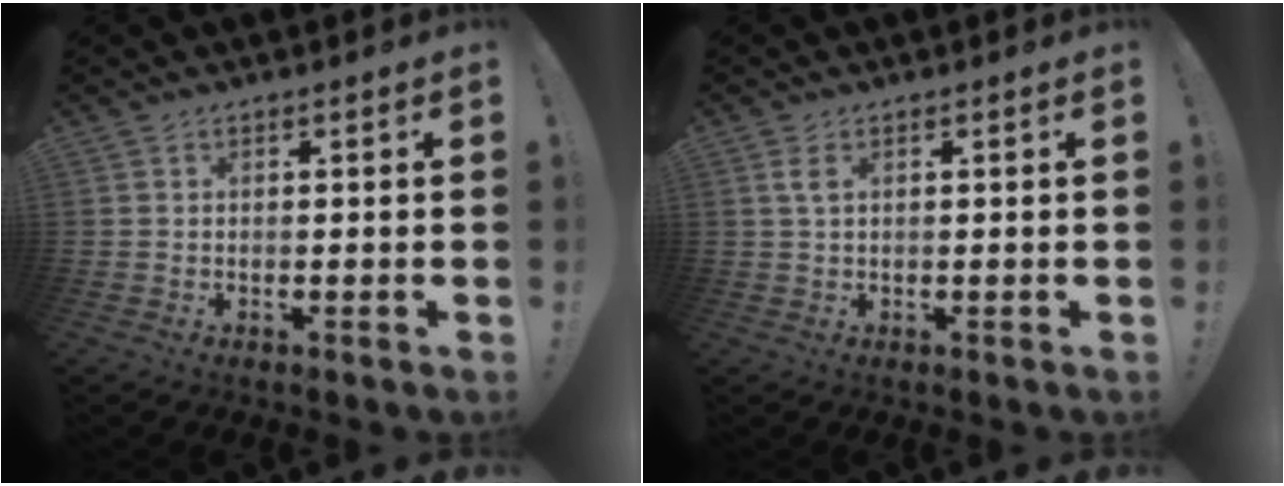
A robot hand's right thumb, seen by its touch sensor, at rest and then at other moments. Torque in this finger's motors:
{"motor_torque": [0.04, 0.01, -0.56, -0.57, -0.01]}